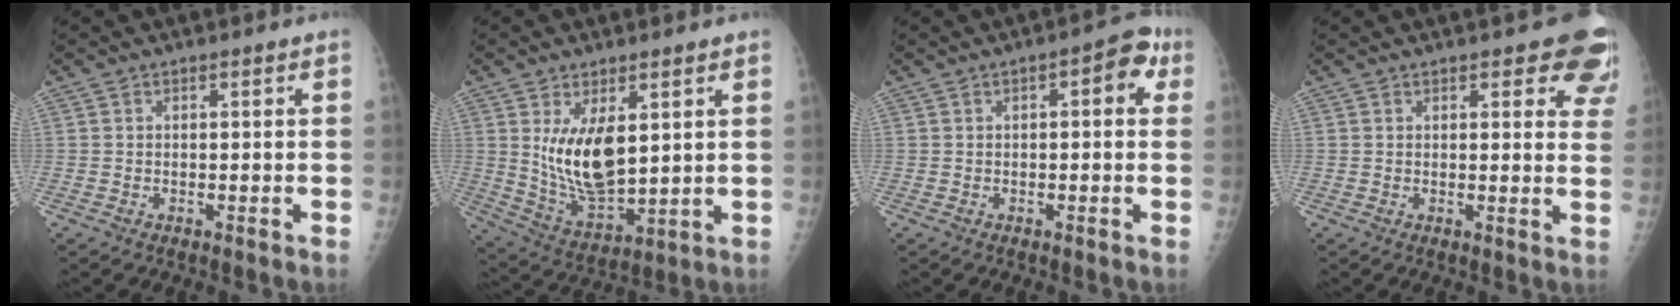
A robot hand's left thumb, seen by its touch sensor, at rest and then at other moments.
{"total": 12.2, "force": [3.2, 5.8, 10.3], "torque": [-0.165, -0.031, 0.077]}
{"total": 5.5, "force": [1.6, 2.4, 4.7], "torque": [-0.042, 0.014, 0.011]}
{"total": 9.7, "force": [6.7, 3.4, 6.1], "torque": [-0.029, -0.026, 0.061]}